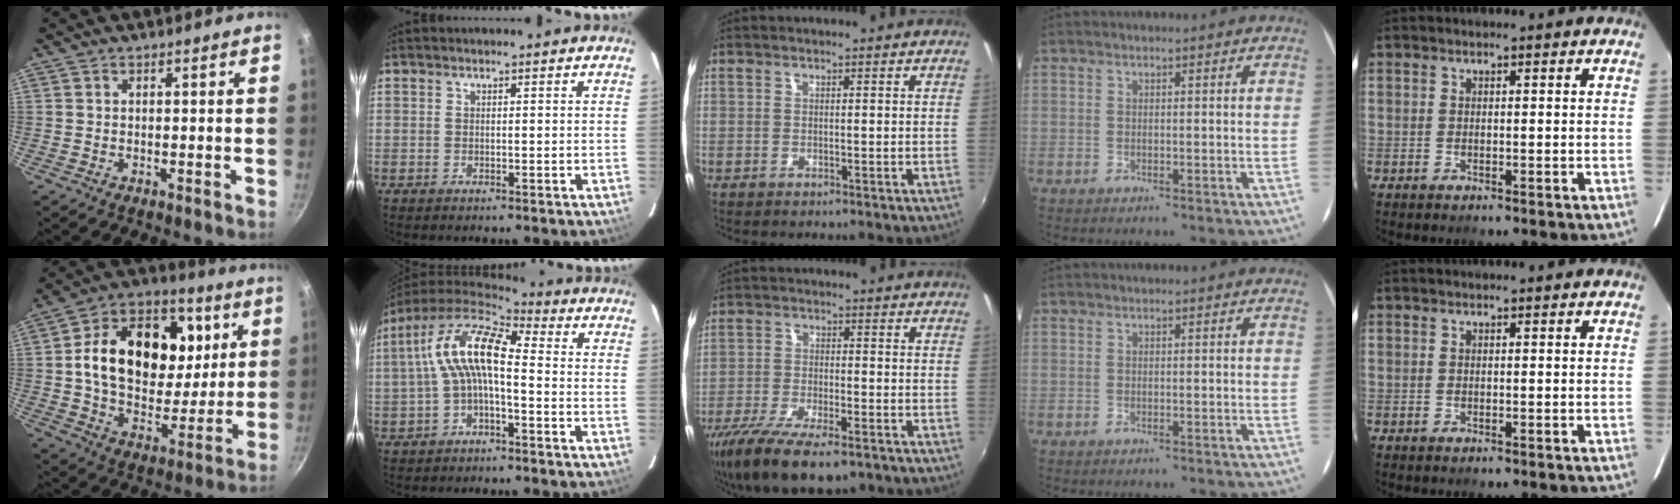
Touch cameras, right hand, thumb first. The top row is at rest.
{"thumb": {"total": 24.4, "force": [5.4, 17.0, 16.6], "torque": [-0.239, -0.004, 0.077]}, "index": {"total": 10.6, "force": [-0.8, 4.0, 9.8], "torque": [-0.194, 0.022, -0.020]}, "middle": {"total": 15.5, "force": [-10.8, 5.2, 9.9], "torque": [-0.211, -0.050, -0.189]}}